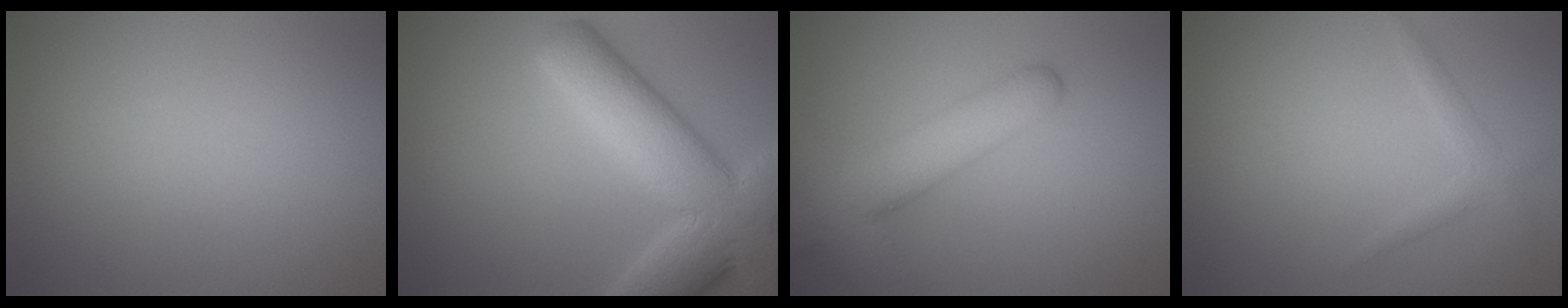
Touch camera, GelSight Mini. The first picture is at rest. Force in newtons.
{"total": 10.2, "press": 10.2, "slide": 0.5}
{"total": 6.8, "press": 6.8, "slide": 0.4}
{"total": 1.5, "press": 1.5, "slide": 0.1}